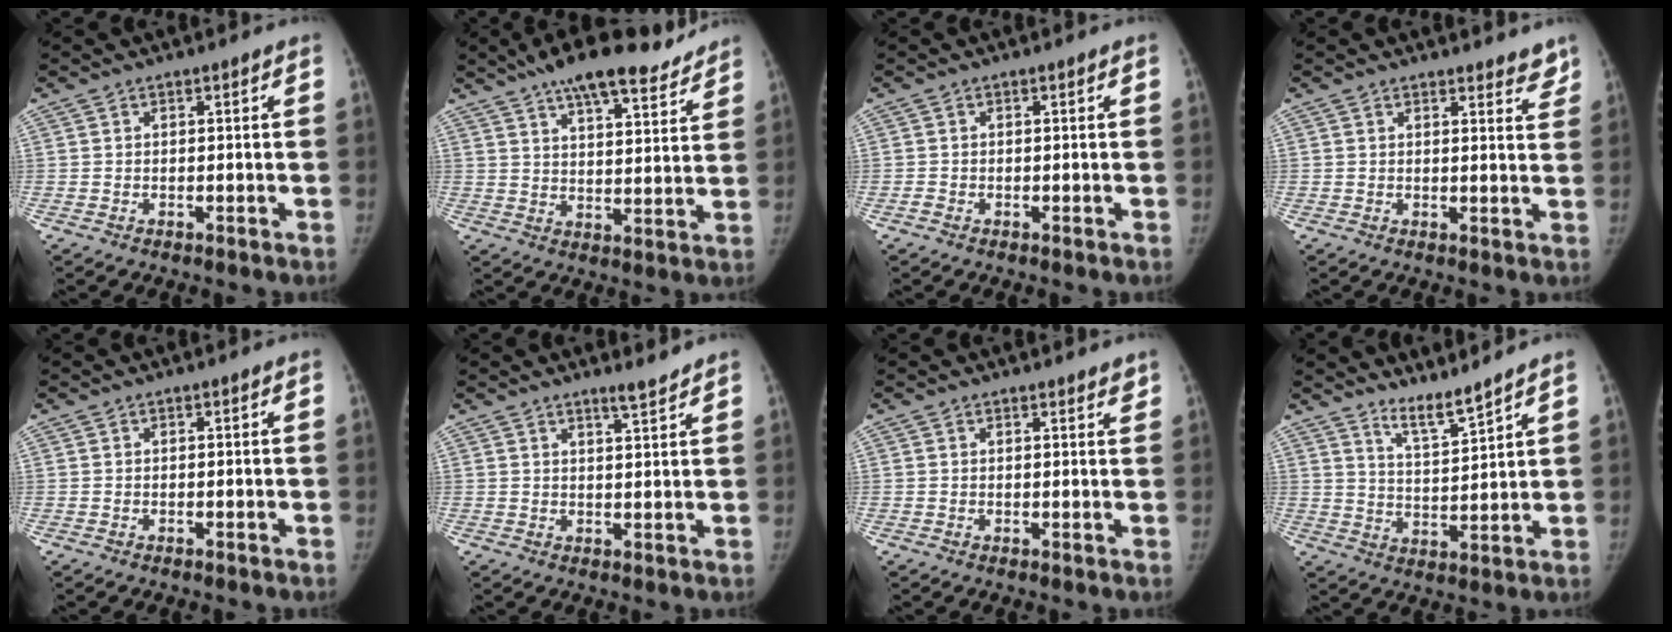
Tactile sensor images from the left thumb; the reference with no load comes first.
{"total": 17.1, "force": [13.3, 5.0, 9.6], "torque": [-0.122, -0.036, 0.201]}
{"total": 0.6, "force": [-0.5, 0.4, 0.1], "torque": [0.001, 0.000, -0.009]}
{"total": 5.0, "force": [4.4, 1.7, 1.7], "torque": [0.009, -0.024, 0.045]}
{"total": 0.0}
{"total": 3.4, "force": [2.9, 0.2, 1.7], "torque": [-0.023, -0.025, 0.046]}
{"total": 2.7, "force": [2.4, 0.8, 1.1], "torque": [0.002, -0.007, 0.025]}
{"total": 6.2, "force": [5.5, 0.0, 2.7], "torque": [-0.047, -0.056, 0.107]}